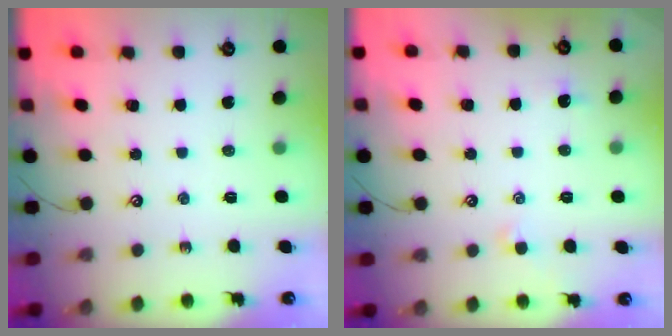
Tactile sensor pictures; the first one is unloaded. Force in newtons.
{"total": 0.8, "press": 0.6, "slide": 0.5}